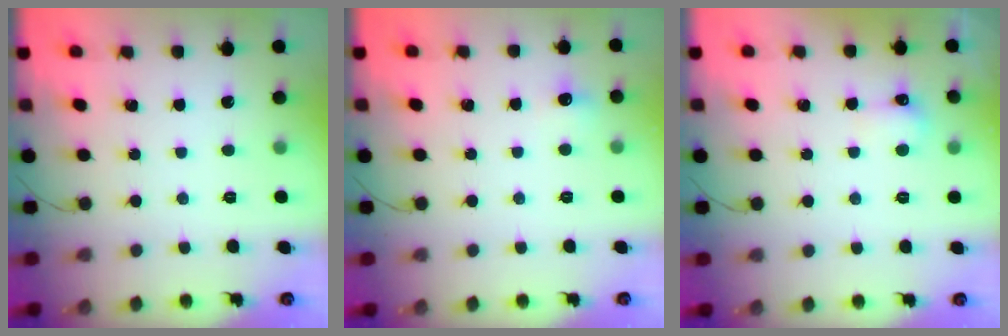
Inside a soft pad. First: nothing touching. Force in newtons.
{"total": 5.2, "press": 5.1, "slide": 1.1}
{"total": 4.9, "press": 4.7, "slide": 1.4}